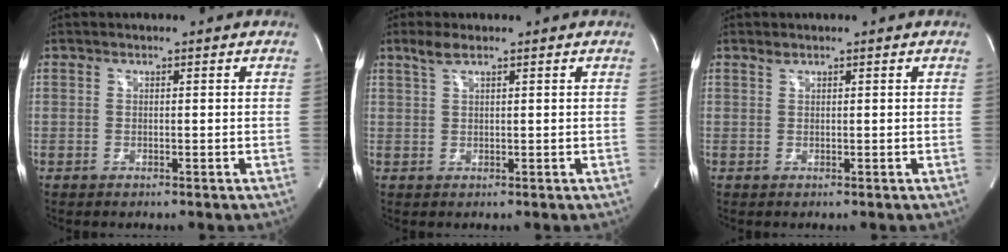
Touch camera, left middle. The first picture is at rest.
{"total": 2.2, "force": [1.6, 0.3, 1.5], "torque": [-0.039, 0.009, 0.036]}
{"total": 0.5, "force": [0.5, 0.1, 0.1], "torque": [-0.008, 0.003, 0.013]}